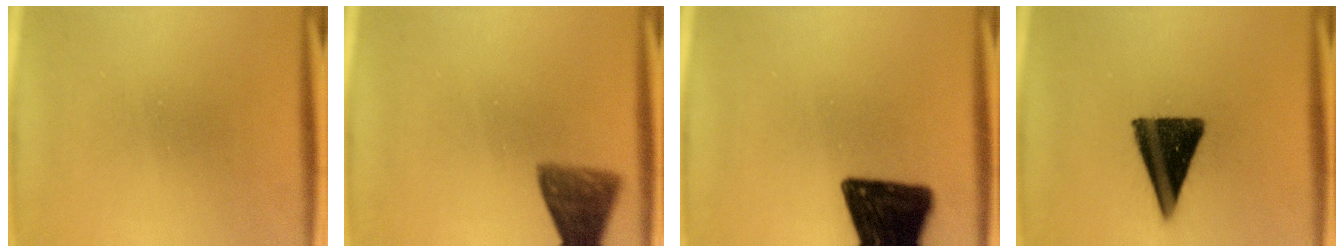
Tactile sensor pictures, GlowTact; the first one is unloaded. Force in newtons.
{"total": 6.4}
{"total": 17.0}
{"total": 14.4}